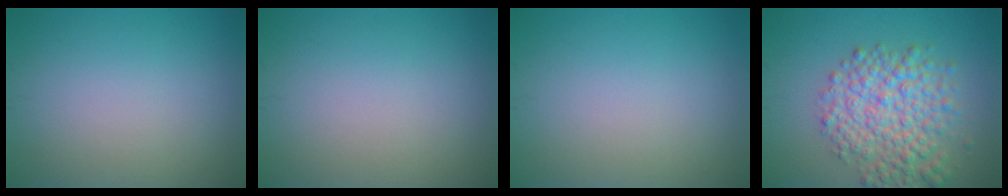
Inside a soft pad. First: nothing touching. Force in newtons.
{"total": 0.0}
{"total": 0.0}
{"total": 6.5, "press": 6.5, "slide": 0.2}